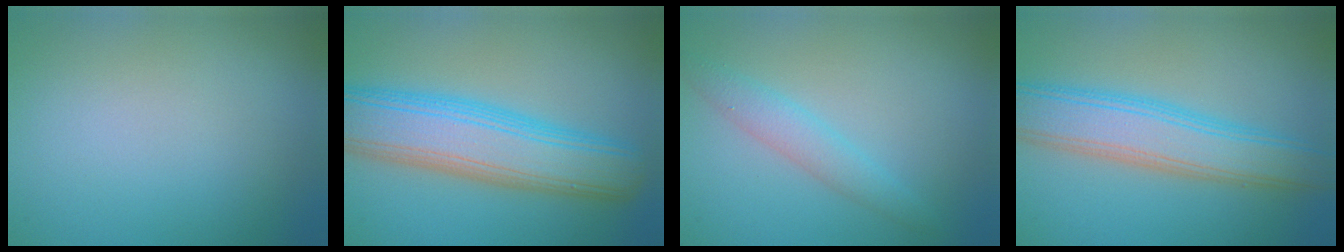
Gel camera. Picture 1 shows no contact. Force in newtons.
{"total": 9.2, "press": 9.2, "slide": 0.3}
{"total": 2.2, "press": 2.2, "slide": 0.1}
{"total": 6.6, "press": 6.6, "slide": 0.1}